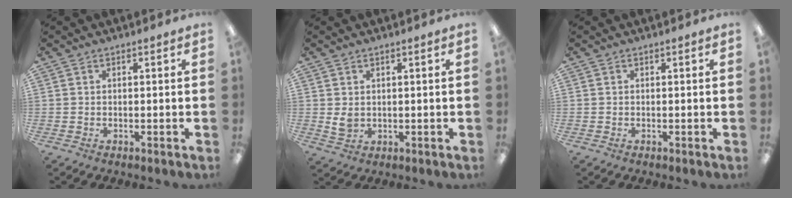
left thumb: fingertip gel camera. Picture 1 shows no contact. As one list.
[{"total": 2.8, "force": [0.9, 2.0, 1.6], "torque": [-0.025, -0.001, 0.015]}, {"total": 0.0}]